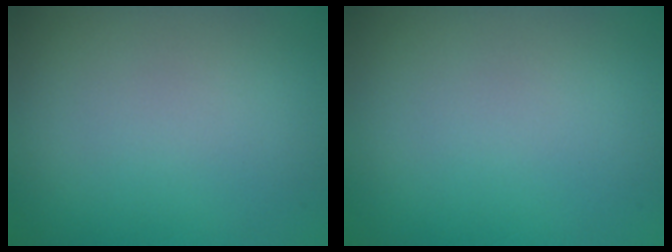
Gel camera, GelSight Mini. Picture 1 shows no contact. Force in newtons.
{"total": 0.0}